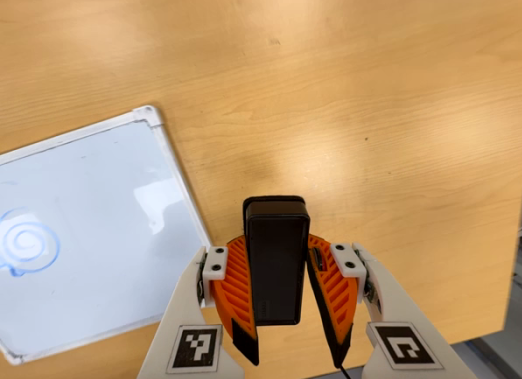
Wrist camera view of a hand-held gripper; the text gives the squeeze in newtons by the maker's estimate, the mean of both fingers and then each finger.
{"total": 7.9, "left": 6.4, "right": 9.4}